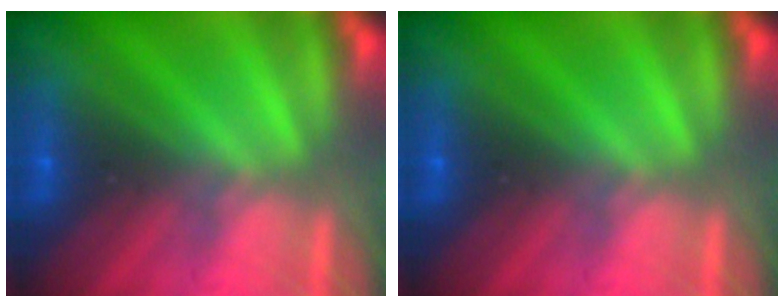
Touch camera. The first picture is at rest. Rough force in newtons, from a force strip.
{"total": 0.0}